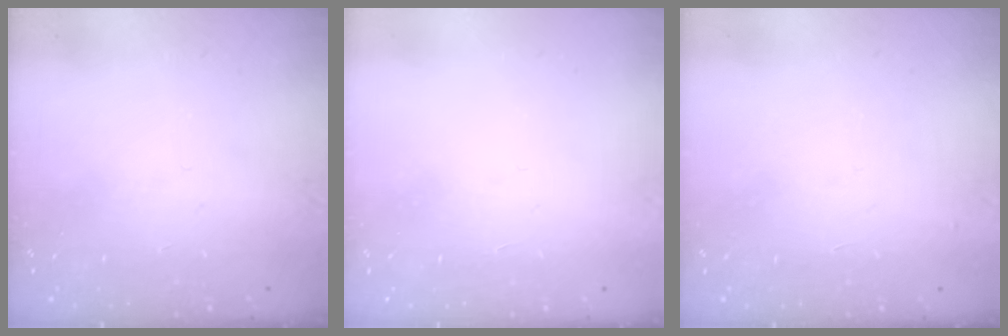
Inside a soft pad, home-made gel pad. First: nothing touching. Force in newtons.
{"total": 1.7, "press": 1.6, "slide": 0.1}
{"total": 2.9, "press": 2.9, "slide": 0.1}